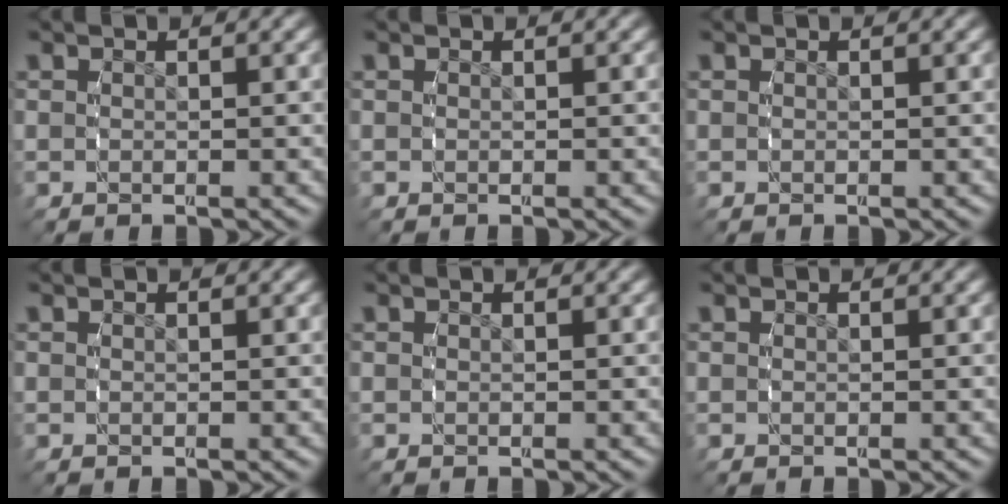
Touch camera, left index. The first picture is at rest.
{"total": 0.0}
{"total": 0.0}
{"total": 0.0}
{"total": 0.0}
{"total": 0.0}